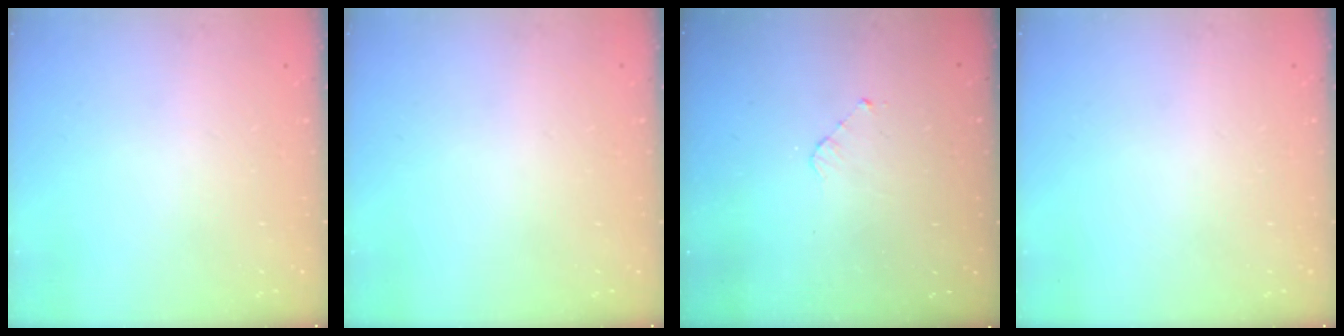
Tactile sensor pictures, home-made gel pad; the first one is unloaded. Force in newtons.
{"total": 0.0}
{"total": 3.0, "press": 2.9, "slide": 0.2}
{"total": 0.0}